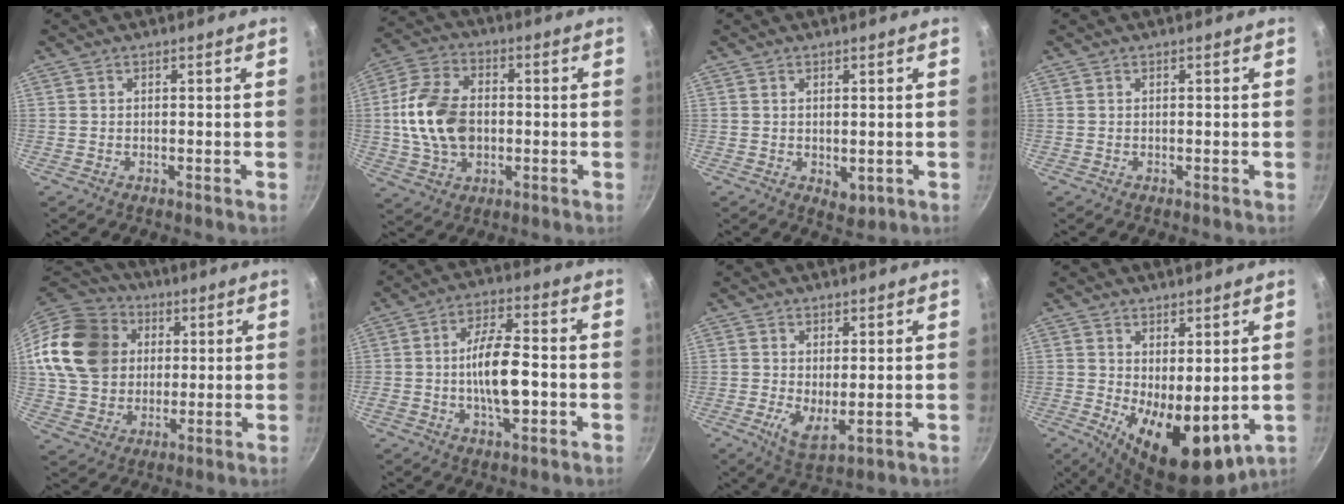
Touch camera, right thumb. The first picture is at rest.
{"total": 15.0, "force": [-0.3, 10.5, 10.7], "torque": [-0.192, 0.019, -0.011]}
{"total": 2.3, "force": [0.0, 1.5, 1.8], "torque": [-0.026, -0.008, 0.003]}
{"total": 0.0}
{"total": 20.8, "force": [5.3, 17.4, 10.1], "torque": [-0.184, 0.021, 0.104]}
{"total": 11.5, "force": [-1.8, 4.9, 10.2], "torque": [-0.170, 0.026, -0.032]}
{"total": 5.8, "force": [0.2, 2.6, 5.2], "torque": [-0.085, -0.020, 0.012]}
{"total": 12.3, "force": [0.0, 5.8, 10.8], "torque": [-0.136, -0.022, 0.017]}